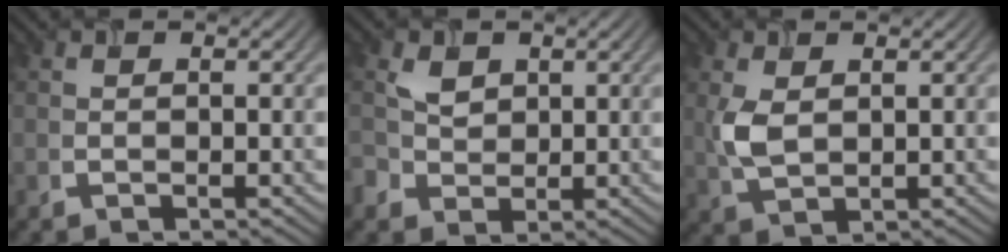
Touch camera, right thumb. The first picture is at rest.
{"total": 2.9, "force": [0.9, 2.5, 1.3], "torque": [-0.040, -0.001, 0.017]}
{"total": 3.9, "force": [0.7, 2.3, 3.1], "torque": [-0.080, 0.000, 0.019]}